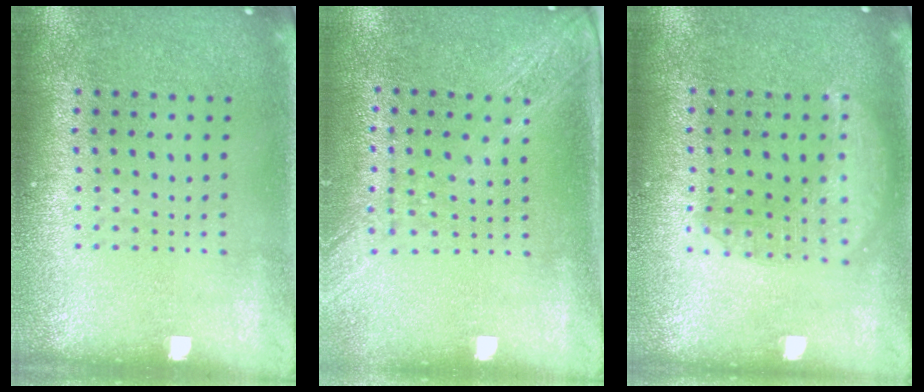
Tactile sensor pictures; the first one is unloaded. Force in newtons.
{"total": 2.1, "press": 1.7, "slide": 1.2}
{"total": 1.4, "press": 1.4, "slide": 0.1}